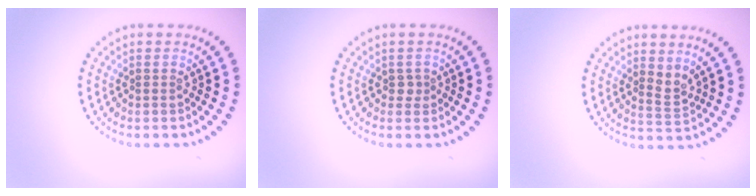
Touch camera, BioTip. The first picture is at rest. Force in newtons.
{"total": 0.9, "press": 0.6, "slide": 0.6}
{"total": 1.8, "press": 1.4, "slide": 1.2}